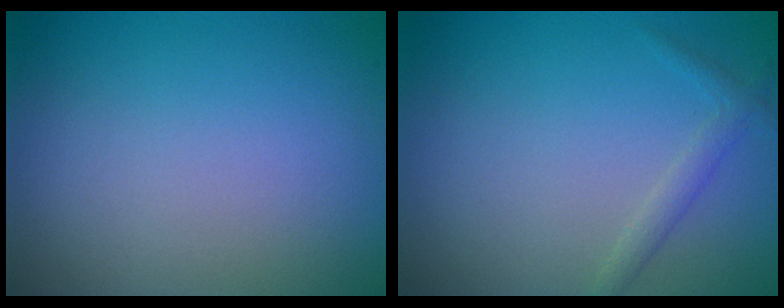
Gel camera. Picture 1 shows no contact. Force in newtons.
{"total": 1.3, "press": 1.3, "slide": 0.1}